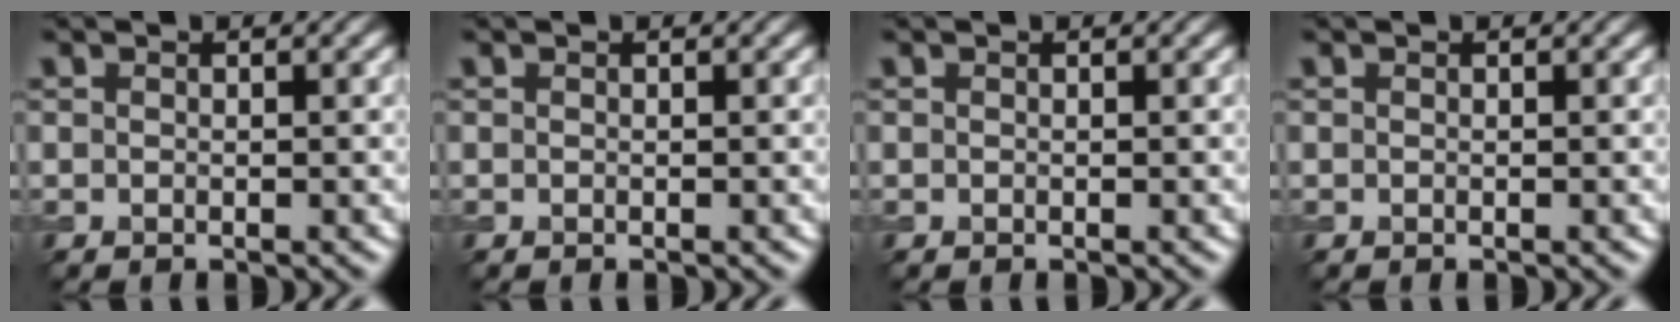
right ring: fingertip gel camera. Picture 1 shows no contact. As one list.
[{"total": 0.0}, {"total": 0.0}, {"total": 0.0}]